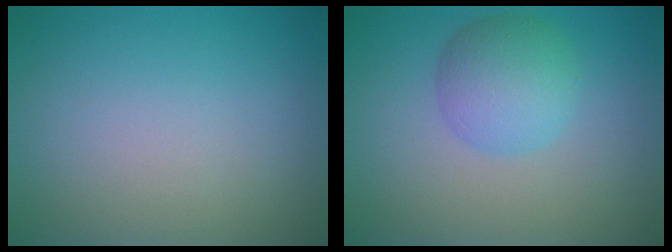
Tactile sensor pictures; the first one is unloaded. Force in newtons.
{"total": 4.0, "press": 4.0, "slide": 0.0}